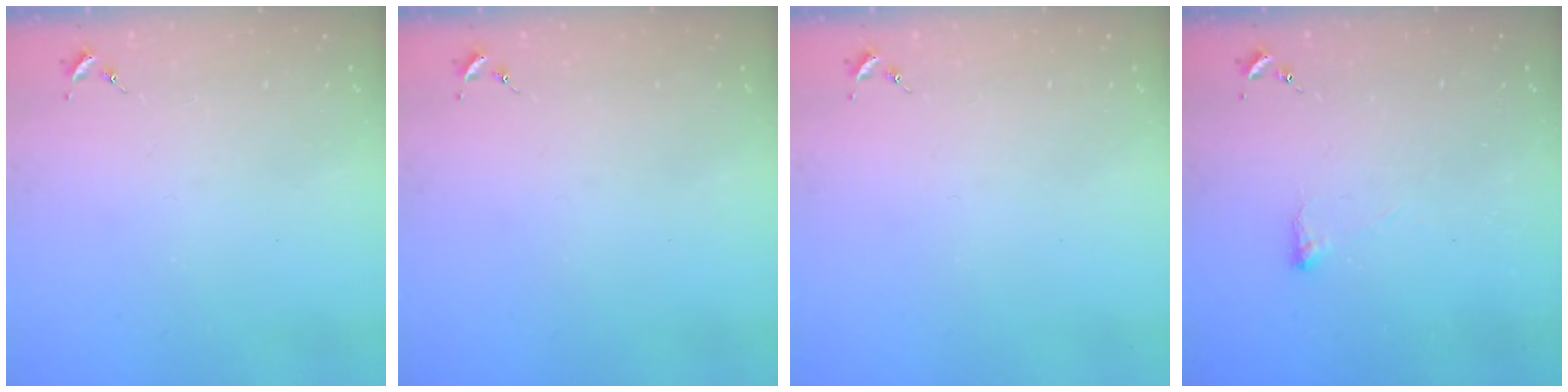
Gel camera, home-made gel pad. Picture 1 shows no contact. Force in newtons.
{"total": 0.0}
{"total": 0.0}
{"total": 3.3, "press": 3.2, "slide": 0.5}